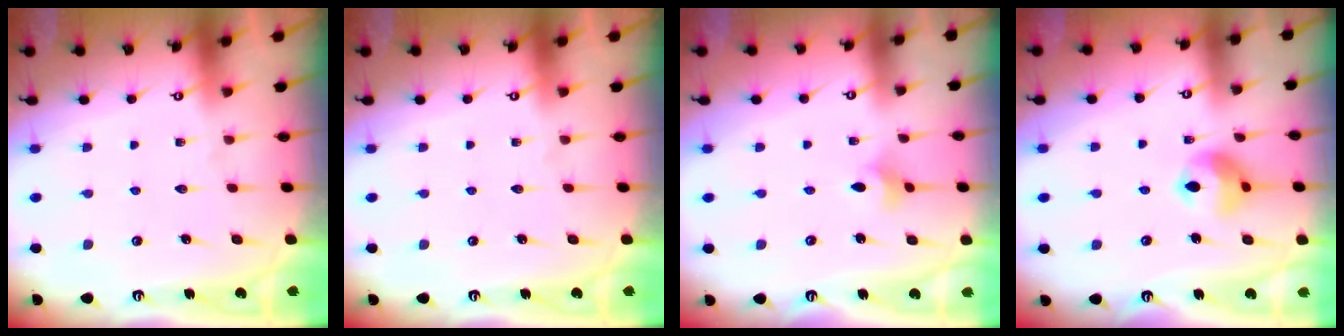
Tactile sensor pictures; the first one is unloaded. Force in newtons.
{"total": 0.0}
{"total": 2.9, "press": 2.8, "slide": 0.6}
{"total": 10.8, "press": 10.7, "slide": 1.4}